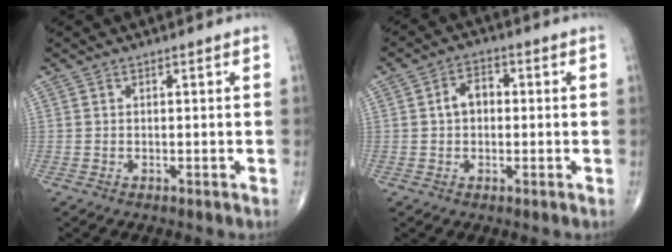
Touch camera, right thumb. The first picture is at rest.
{"total": 4.7, "force": [0.2, 3.3, 3.3], "torque": [-0.047, 0.018, -0.002]}